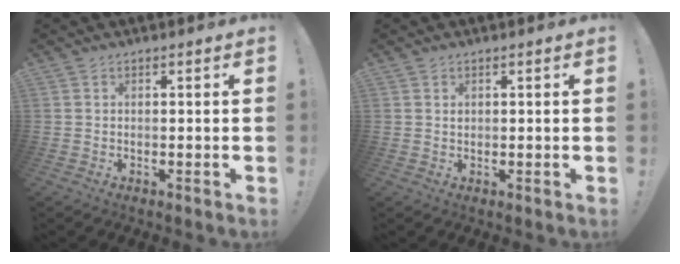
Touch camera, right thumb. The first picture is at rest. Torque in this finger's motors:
{"motor_torque": [0.02, 0.15, 0.01, -0.23, 0.00]}